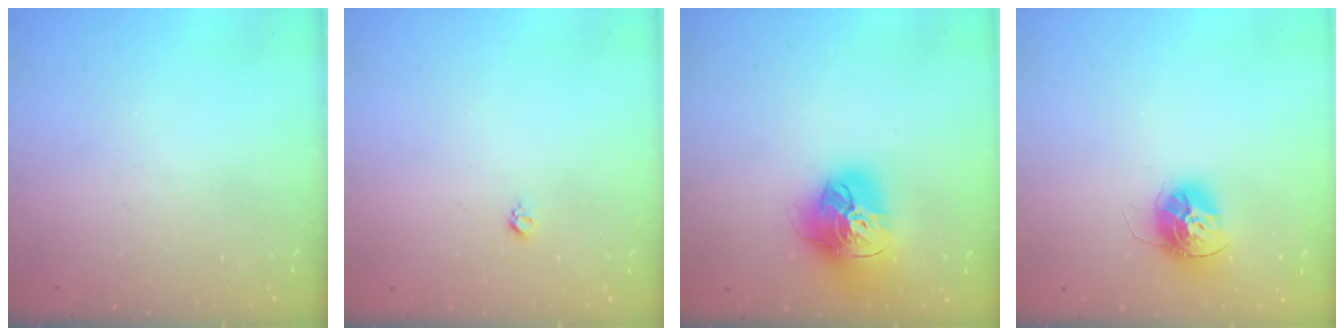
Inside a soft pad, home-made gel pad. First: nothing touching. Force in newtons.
{"total": 3.0, "press": 2.9, "slide": 0.4}
{"total": 18.3, "press": 18.2, "slide": 2.1}
{"total": 12.8, "press": 12.7, "slide": 1.3}